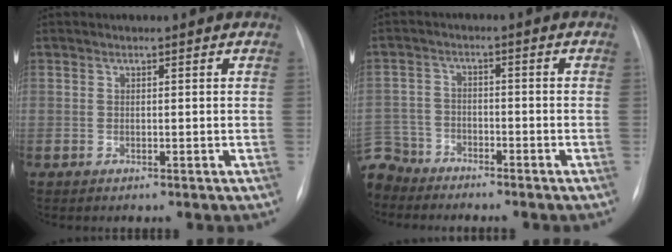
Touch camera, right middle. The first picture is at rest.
{"total": 8.4, "force": [-7.3, 4.0, 0.5], "torque": [-0.019, 0.004, -0.138]}